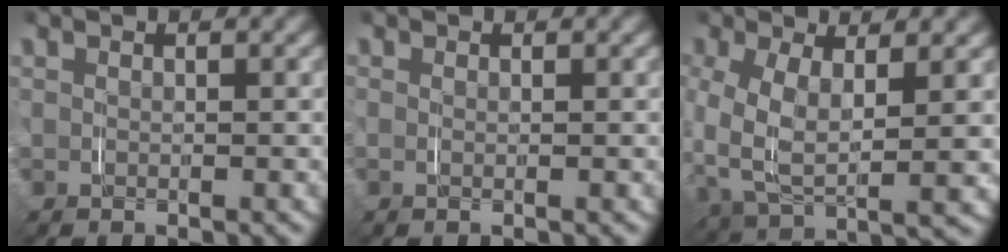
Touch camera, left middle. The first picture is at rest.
{"total": 0.6, "force": [0.3, -0.5, -0.1], "torque": [0.006, 0.000, 0.006]}
{"total": 2.5, "force": [0.7, 0.9, 2.2], "torque": [-0.045, -0.013, 0.012]}